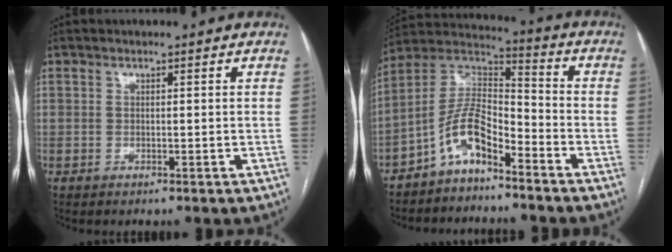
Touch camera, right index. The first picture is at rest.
{"total": 9.3, "force": [-5.8, 3.5, 6.4], "torque": [-0.137, 0.032, -0.115]}